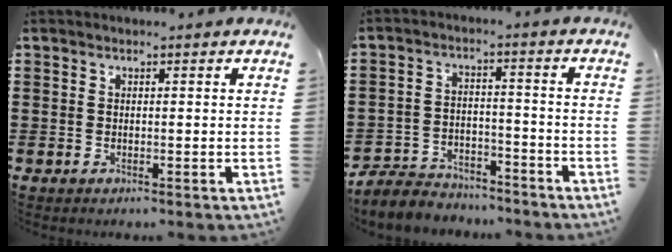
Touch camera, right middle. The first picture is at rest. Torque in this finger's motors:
{"motor_torque": [2.14, 0.00, 0.08, 0.05]}